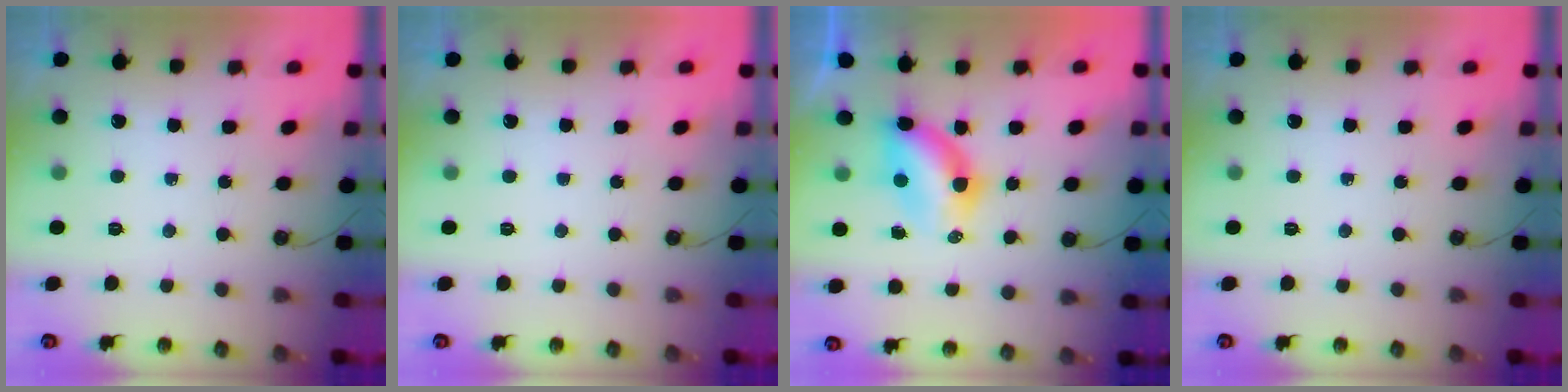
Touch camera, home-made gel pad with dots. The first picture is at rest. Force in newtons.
{"total": 0.0}
{"total": 7.6, "press": 6.8, "slide": 3.3}
{"total": 0.0}